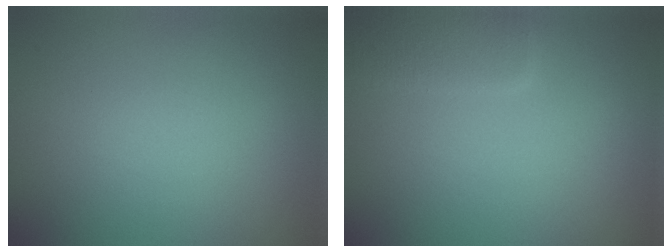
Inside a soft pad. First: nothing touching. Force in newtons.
{"total": 2.9, "press": 2.9, "slide": 0.1}